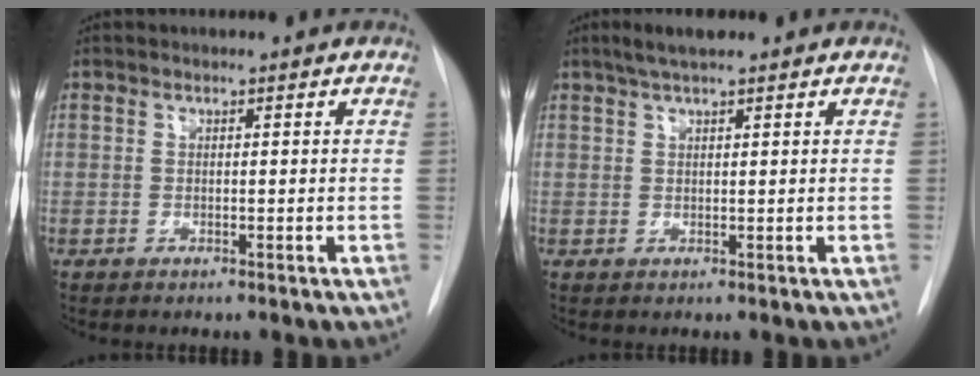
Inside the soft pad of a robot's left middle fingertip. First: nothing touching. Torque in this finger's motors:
{"motor_torque": [0.31, -0.27, 0.02, 0.02]}